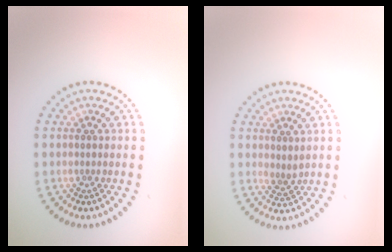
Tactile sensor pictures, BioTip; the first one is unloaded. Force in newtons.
{"total": 1.3, "press": 1.1, "slide": 0.7}